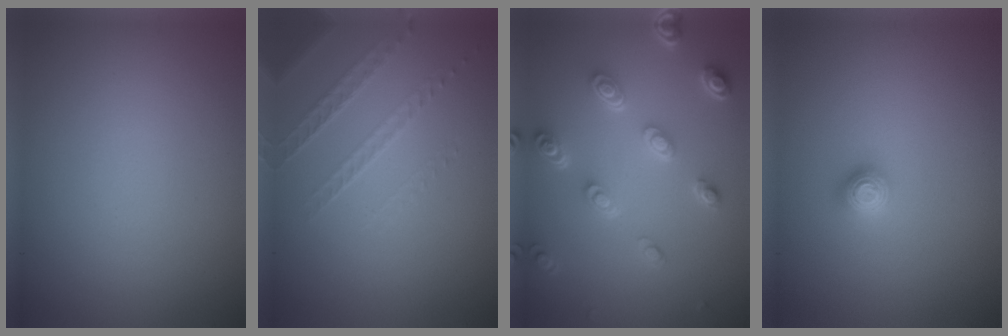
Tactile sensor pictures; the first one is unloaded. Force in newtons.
{"total": 1.3, "press": 0.9, "slide": 0.9}
{"total": 4.5, "press": 3.5, "slide": 2.9}
{"total": 1.2, "press": 1.2, "slide": 0.2}